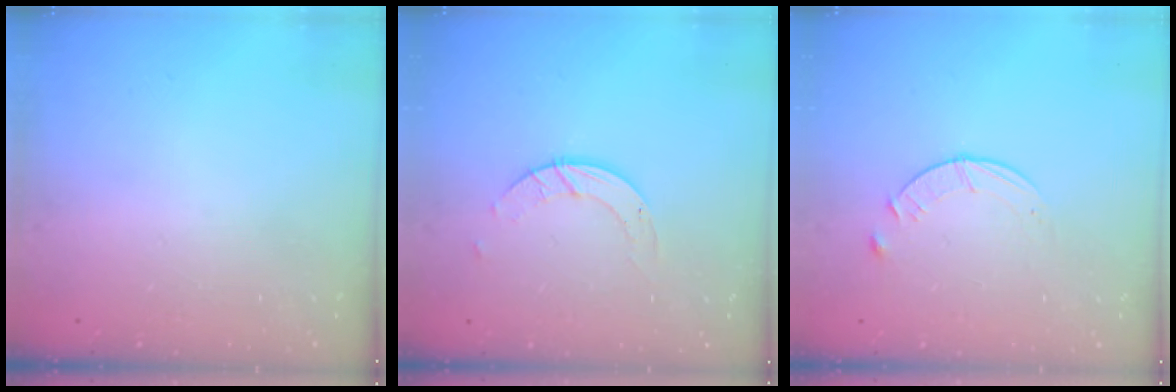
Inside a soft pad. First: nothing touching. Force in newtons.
{"total": 3.6, "press": 3.6, "slide": 0.2}
{"total": 5.6, "press": 5.6, "slide": 0.7}